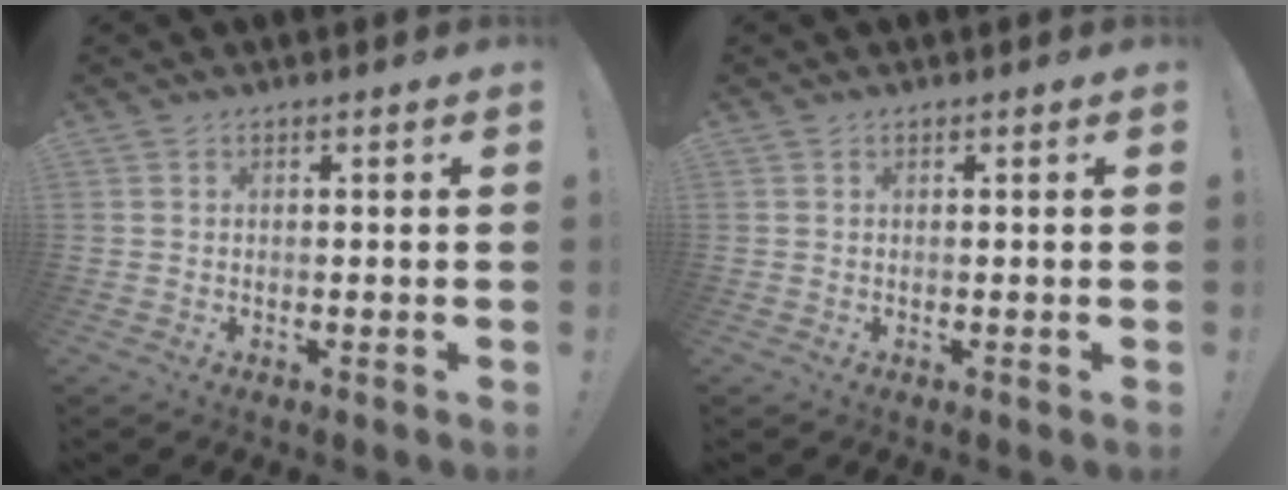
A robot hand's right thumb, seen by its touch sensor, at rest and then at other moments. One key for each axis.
{"total": 0.0}